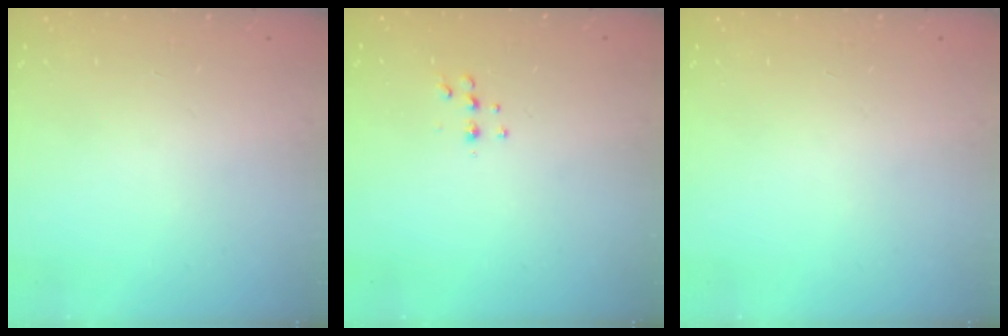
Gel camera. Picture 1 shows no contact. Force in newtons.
{"total": 4.9, "press": 4.8, "slide": 1.1}
{"total": 0.0}